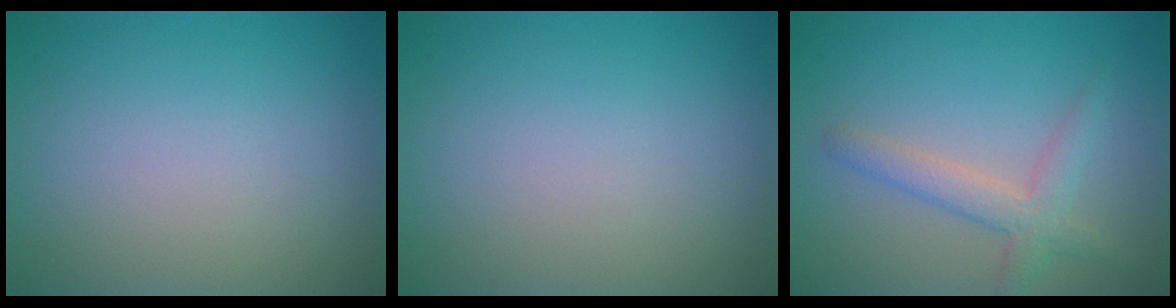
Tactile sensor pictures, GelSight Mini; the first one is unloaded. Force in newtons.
{"total": 0.0}
{"total": 3.0, "press": 3.0, "slide": 0.1}